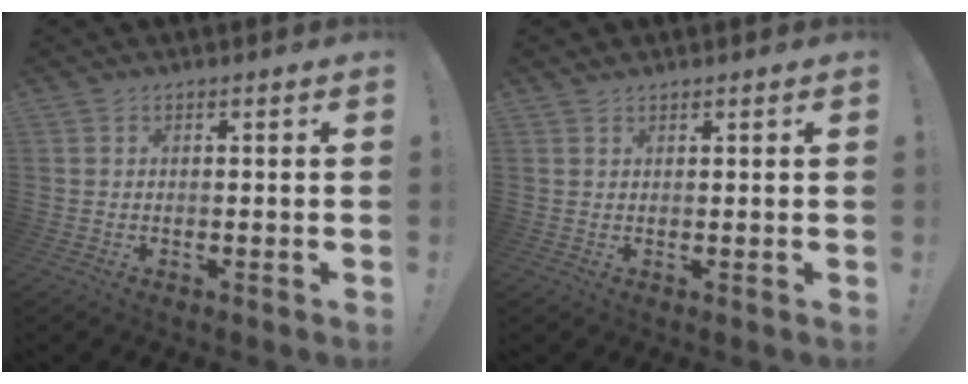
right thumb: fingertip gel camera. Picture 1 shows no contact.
{"total": 1.0, "force": [1.0, 0.3, 0.1], "torque": [0.003, -0.003, 0.018]}